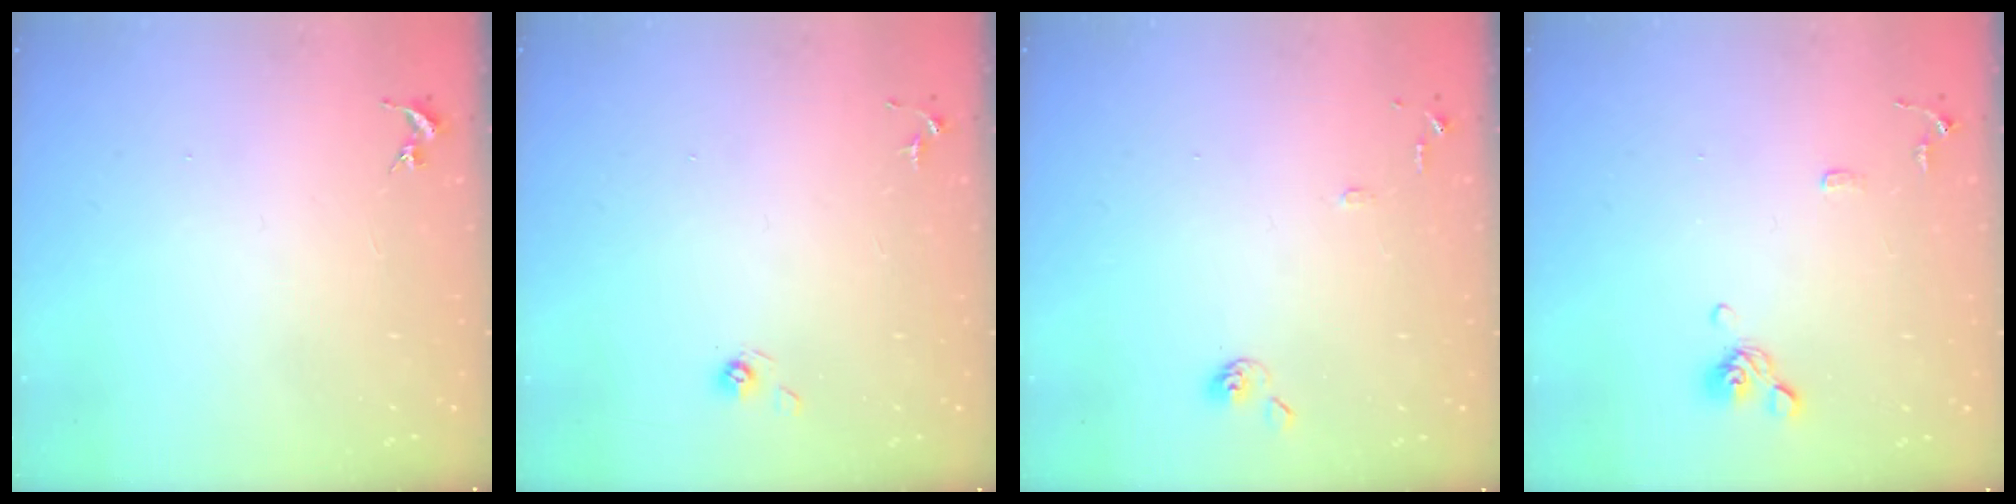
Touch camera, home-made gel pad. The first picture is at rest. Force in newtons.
{"total": 4.7, "press": 4.4, "slide": 1.5}
{"total": 7.0, "press": 7.0, "slide": 0.7}
{"total": 8.8, "press": 8.6, "slide": 2.0}